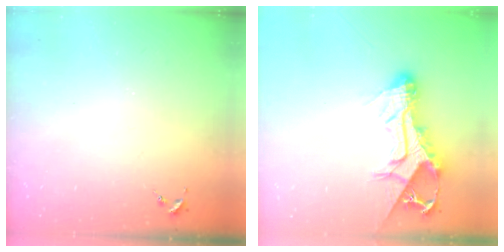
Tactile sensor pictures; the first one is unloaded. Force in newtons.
{"total": 16.2, "press": 16.1, "slide": 1.6}